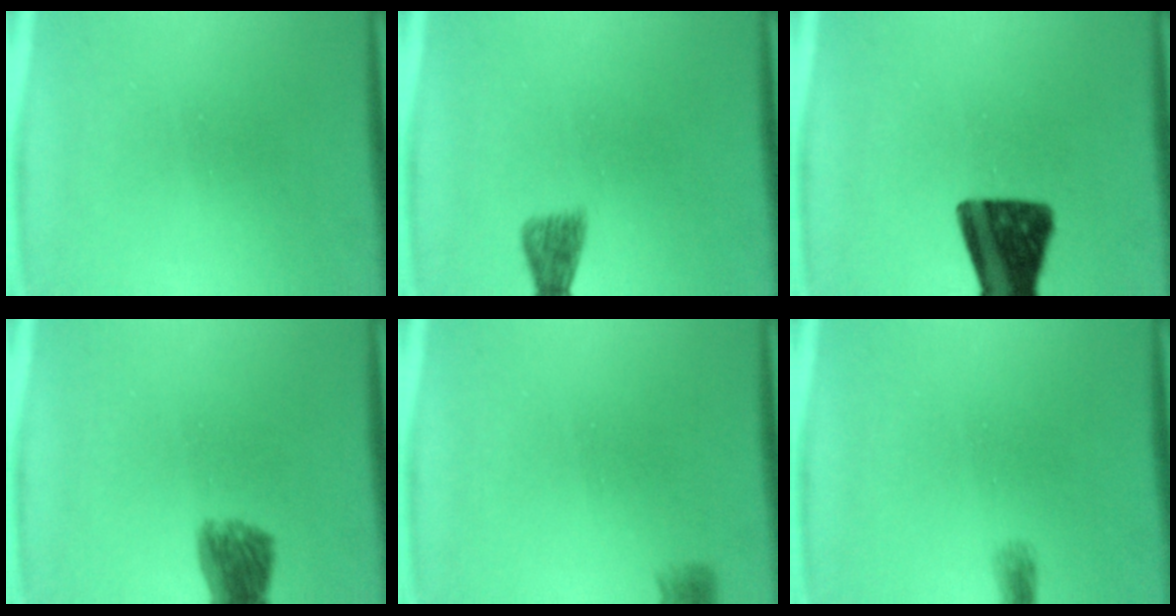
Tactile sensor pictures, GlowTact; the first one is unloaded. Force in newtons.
{"total": 2.1}
{"total": 14.5}
{"total": 7.2}
{"total": 2.9}
{"total": 0.6}